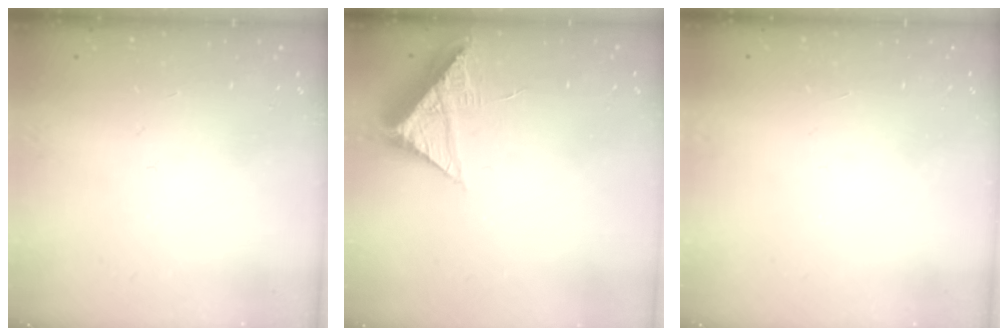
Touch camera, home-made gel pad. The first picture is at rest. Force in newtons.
{"total": 8.5, "press": 8.5, "slide": 0.5}
{"total": 1.5, "press": 1.5, "slide": 0.1}